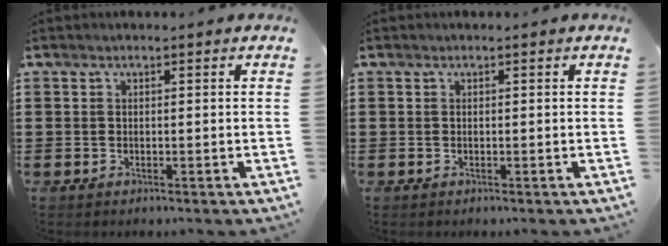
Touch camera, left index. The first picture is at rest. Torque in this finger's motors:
{"motor_torque": [0.00, 0.01, 0.00, 0.00]}